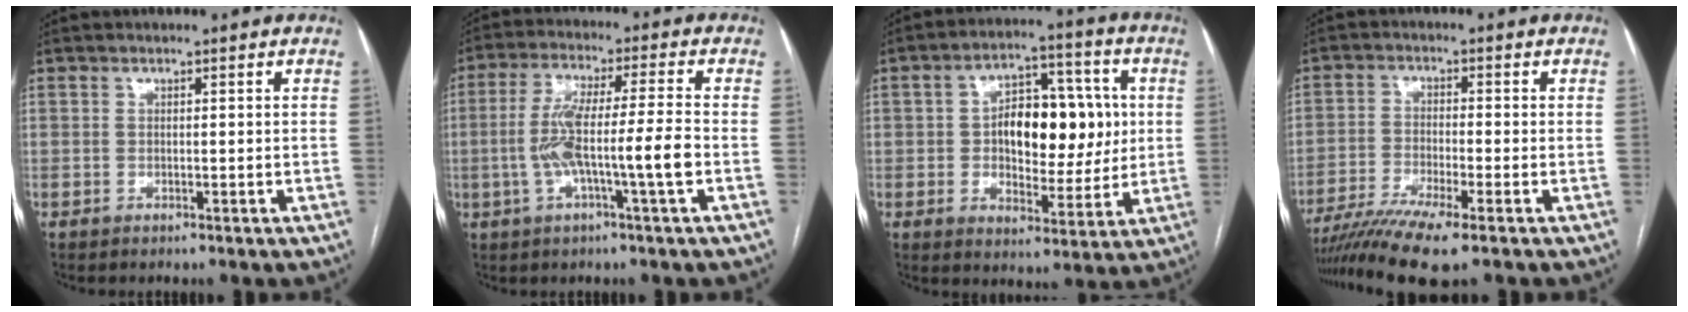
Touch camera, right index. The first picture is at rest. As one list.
[{"total": 10.3, "force": [-2.3, -0.2, 10.1], "torque": [-0.197, 0.010, -0.044]}, {"total": 13.1, "force": [1.2, 7.1, 10.9], "torque": [-0.161, 0.029, 0.024]}, {"total": 9.7, "force": [-7.1, 0.0, 6.6], "torque": [-0.118, -0.020, -0.121]}]